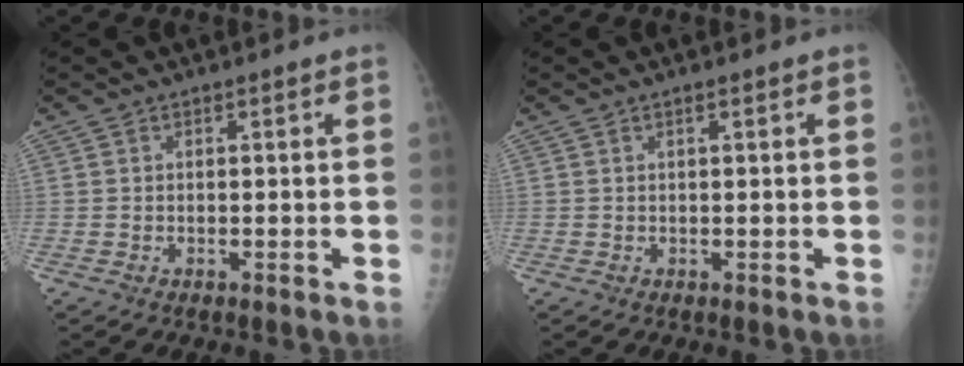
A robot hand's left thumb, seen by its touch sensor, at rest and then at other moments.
{"total": 0.5, "force": [0.3, 0.0, 0.4], "torque": [-0.007, 0.001, 0.004]}